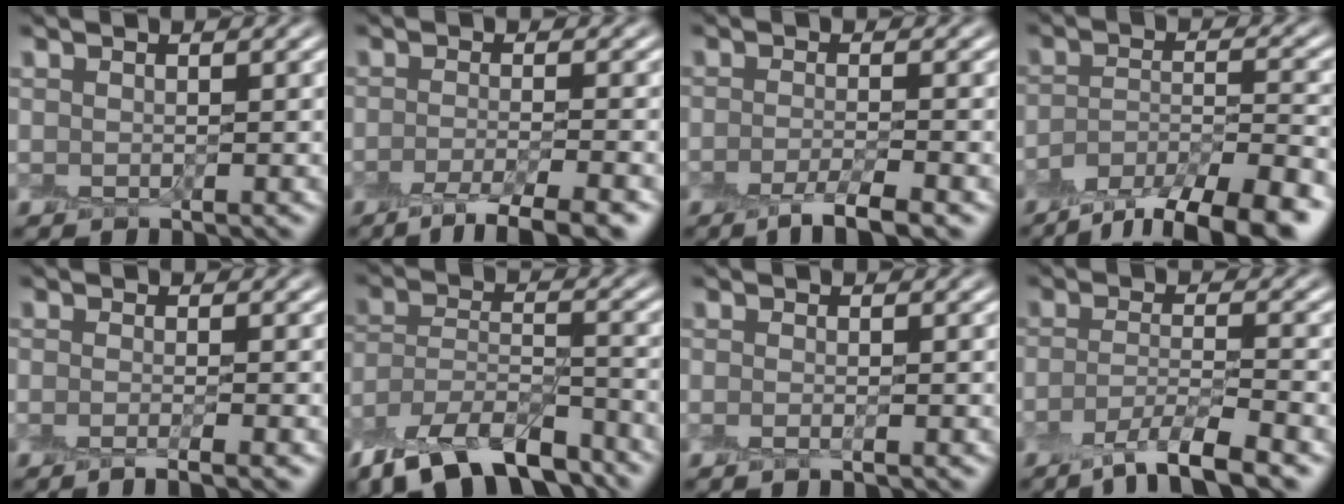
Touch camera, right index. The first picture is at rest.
{"total": 4.6, "force": [-3.0, 1.0, 3.4], "torque": [-0.045, -0.006, -0.057]}
{"total": 3.6, "force": [-2.2, 0.8, 2.7], "torque": [-0.044, -0.006, -0.047]}
{"total": 9.6, "force": [-7.2, 2.8, 5.7], "torque": [-0.087, -0.009, -0.117]}
{"total": 2.7, "force": [-1.5, 0.8, 2.1], "torque": [-0.017, -0.005, -0.032]}
{"total": 10.8, "force": [-8.4, 4.3, 5.3], "torque": [-0.104, -0.003, -0.151]}
{"total": 1.2, "force": [-0.7, 0.5, 0.8], "torque": [-0.008, -0.005, -0.016]}
{"total": 5.6, "force": [-3.7, 1.3, 4.1], "torque": [-0.067, -0.006, -0.074]}